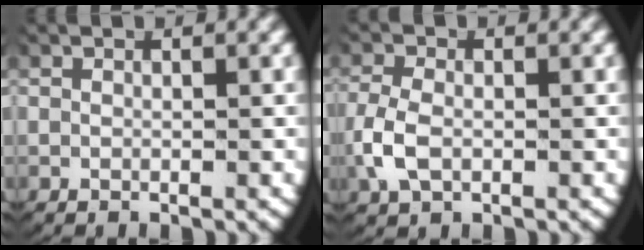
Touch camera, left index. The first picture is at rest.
{"total": 3.1, "force": [-0.6, 2.1, 2.2], "torque": [-0.068, -0.008, -0.005]}